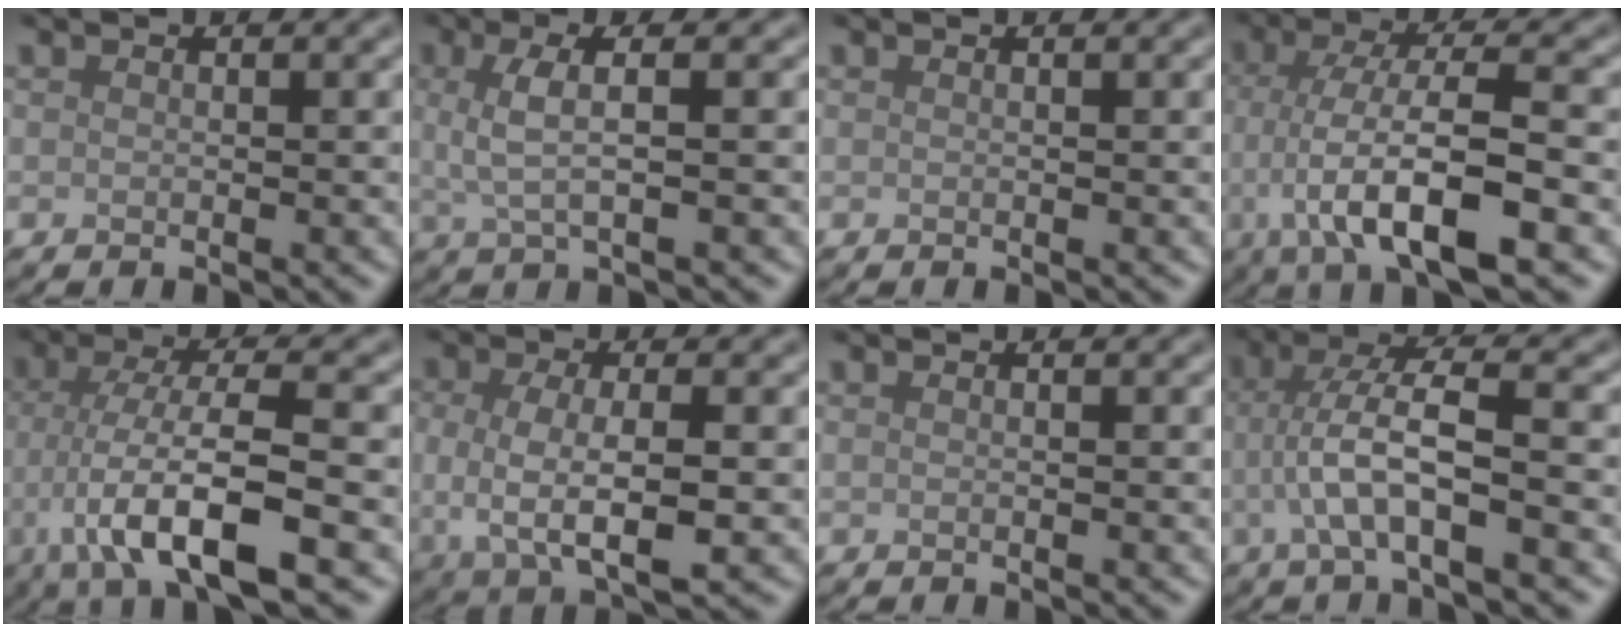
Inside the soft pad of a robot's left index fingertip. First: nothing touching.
{"total": 3.7, "force": [0.6, 1.0, 3.5], "torque": [-0.072, 0.004, 0.014]}
{"total": 0.0}
{"total": 9.0, "force": [-2.1, 2.4, 8.4], "torque": [-0.135, 0.006, -0.039]}
{"total": 8.8, "force": [-2.8, 2.1, 8.1], "torque": [-0.135, 0.006, -0.055]}
{"total": 5.7, "force": [-0.5, 2.5, 5.1], "torque": [-0.111, -0.013, -0.008]}
{"total": 0.0}
{"total": 6.3, "force": [-1.3, 1.3, 6.0], "torque": [-0.115, 0.016, -0.029]}